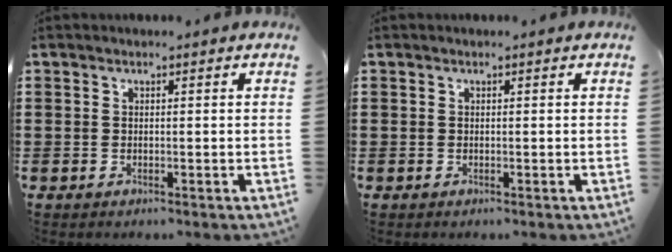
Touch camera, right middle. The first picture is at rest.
{"total": 0.0}